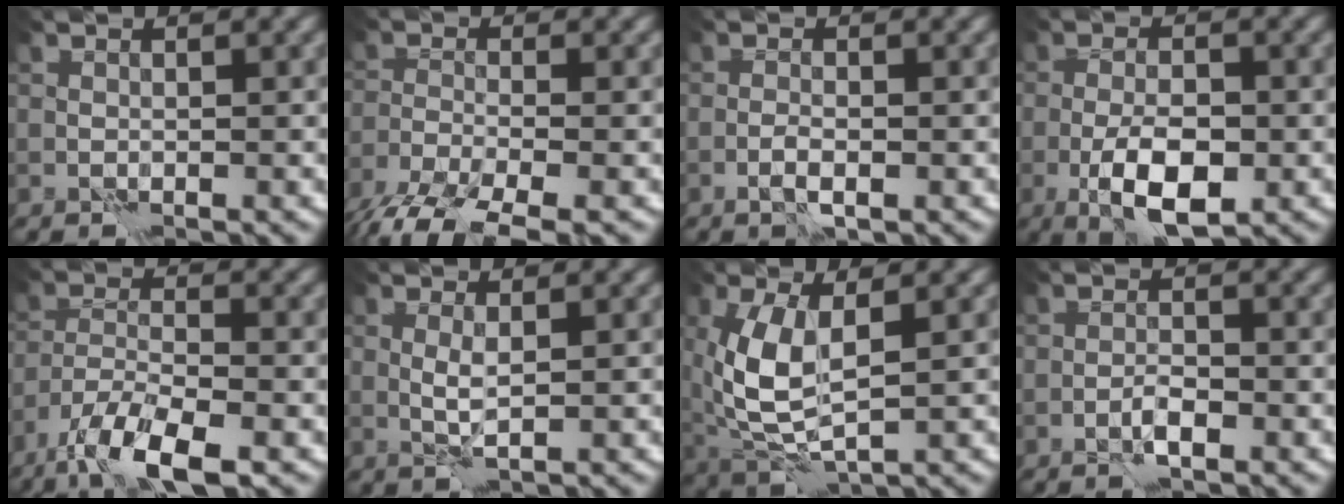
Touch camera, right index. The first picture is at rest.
{"total": 6.3, "force": [-4.6, 1.7, 4.0], "torque": [-0.074, -0.018, -0.092]}
{"total": 1.4, "force": [-0.5, 0.3, 1.3], "torque": [-0.026, 0.001, -0.011]}
{"total": 6.0, "force": [-2.2, 2.3, 5.1], "torque": [-0.091, 0.001, -0.042]}
{"total": 8.1, "force": [-5.6, 2.4, 5.4], "torque": [-0.097, -0.010, -0.108]}
{"total": 1.5, "force": [0.6, 0.1, 1.4], "torque": [-0.031, -0.001, 0.012]}
{"total": 6.6, "force": [1.1, 2.9, 5.9], "torque": [-0.145, -0.004, 0.023]}
{"total": 1.2, "force": [-0.6, 0.1, 1.1], "torque": [-0.021, 0.004, -0.013]}